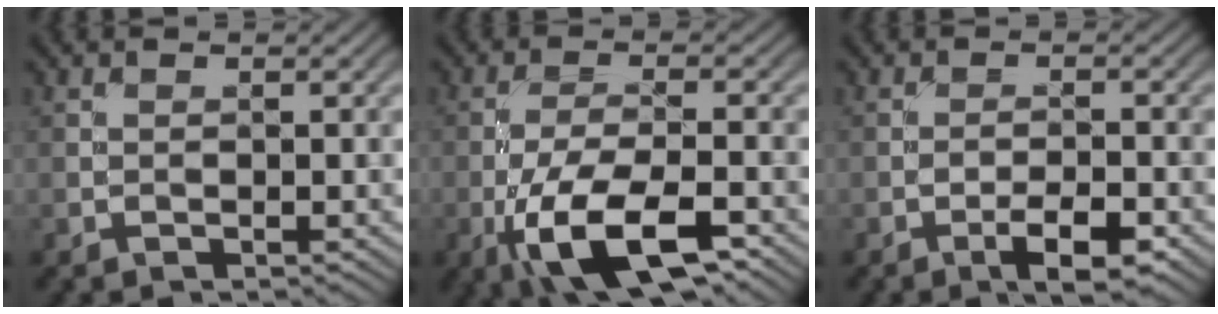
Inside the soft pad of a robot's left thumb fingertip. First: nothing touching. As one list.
[{"total": 11.1, "force": [-5.4, 4.0, 8.8], "torque": [-0.173, -0.007, -0.103]}, {"total": 4.4, "force": [-2.5, 1.1, 3.4], "torque": [-0.057, 0.006, -0.041]}]